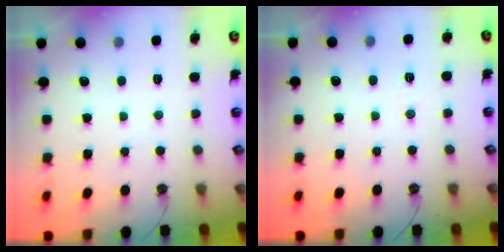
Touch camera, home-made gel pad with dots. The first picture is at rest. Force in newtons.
{"total": 5.9, "press": 3.8, "slide": 4.5}